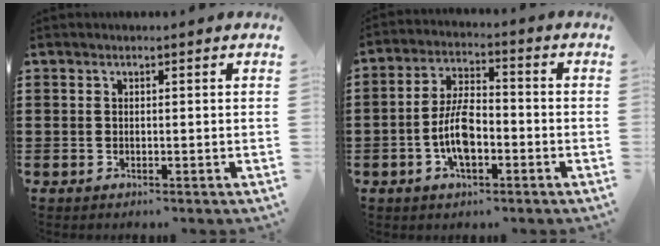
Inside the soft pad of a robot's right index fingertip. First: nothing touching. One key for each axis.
{"total": 7.1, "fx": -2.0, "fy": 2.9, "fz": 6.2, "tx": -0.141, "ty": -0.003, "tz": -0.042}